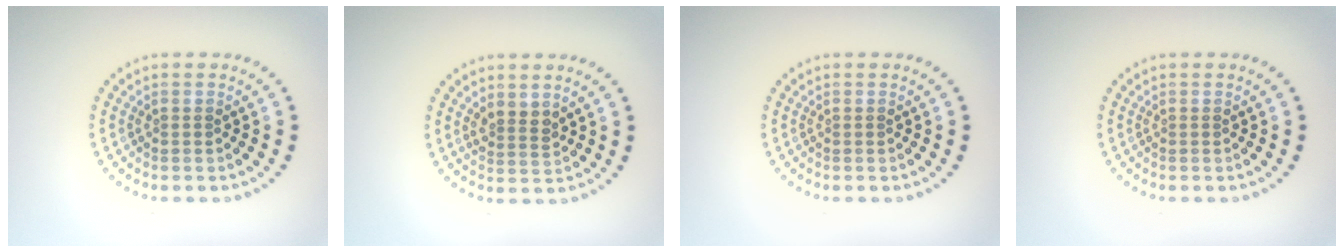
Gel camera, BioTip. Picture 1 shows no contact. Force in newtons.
{"total": 1.8, "press": 1.5, "slide": 1.0}
{"total": 0.0}
{"total": 0.0}